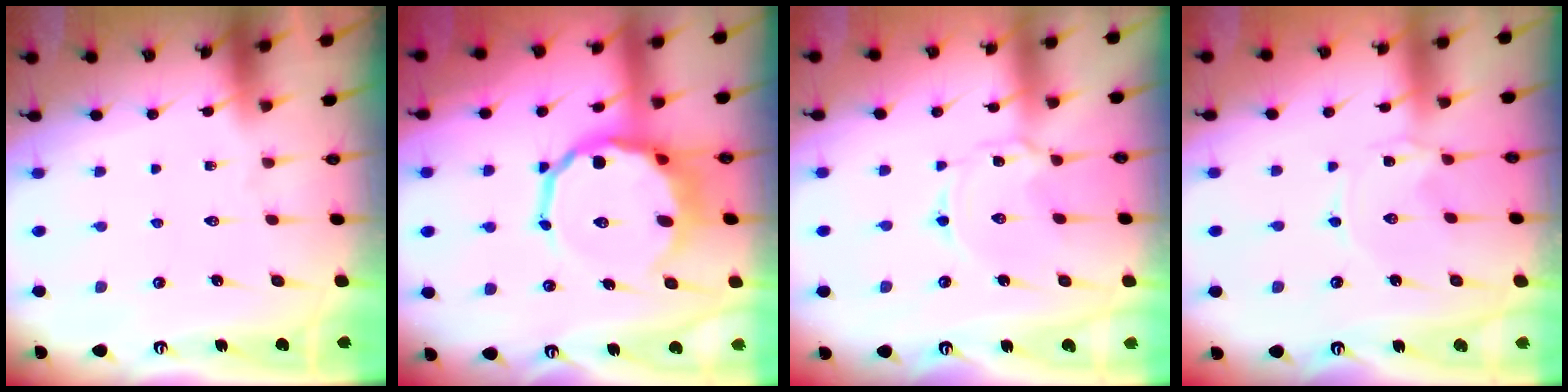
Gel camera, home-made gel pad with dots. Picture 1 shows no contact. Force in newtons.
{"total": 13.6, "press": 13.1, "slide": 3.7}
{"total": 1.7, "press": 1.7, "slide": 0.2}
{"total": 0.0}